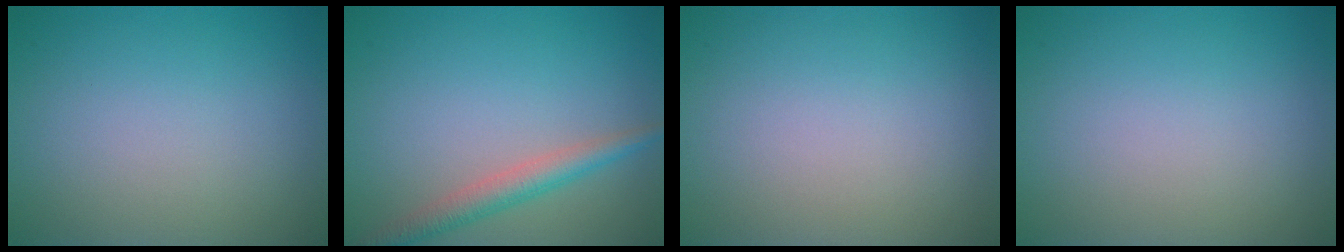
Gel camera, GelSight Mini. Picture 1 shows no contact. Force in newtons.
{"total": 2.9, "press": 2.9, "slide": 0.2}
{"total": 0.0}
{"total": 0.0}